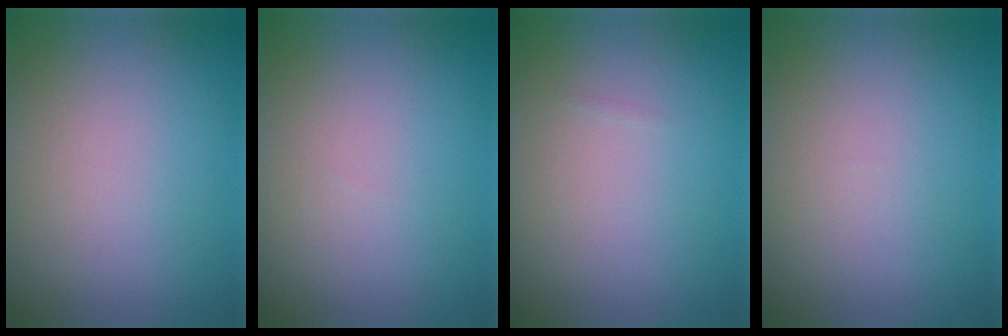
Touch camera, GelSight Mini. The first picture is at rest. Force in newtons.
{"total": 0.0}
{"total": 0.0}
{"total": 0.0}